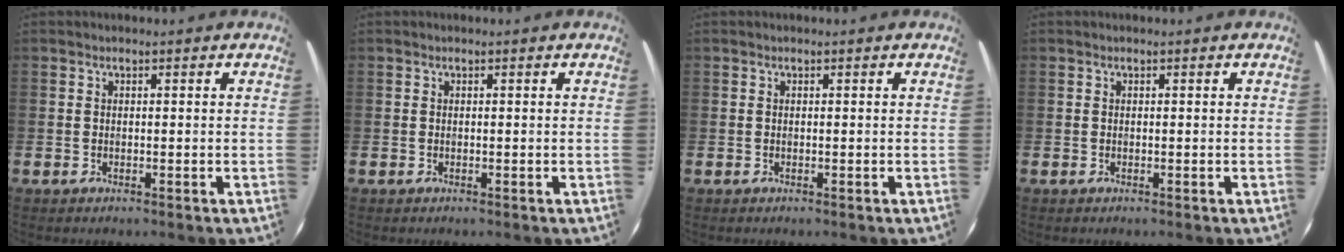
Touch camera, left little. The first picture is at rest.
{"total": 0.0}
{"total": 0.0}
{"total": 0.0}